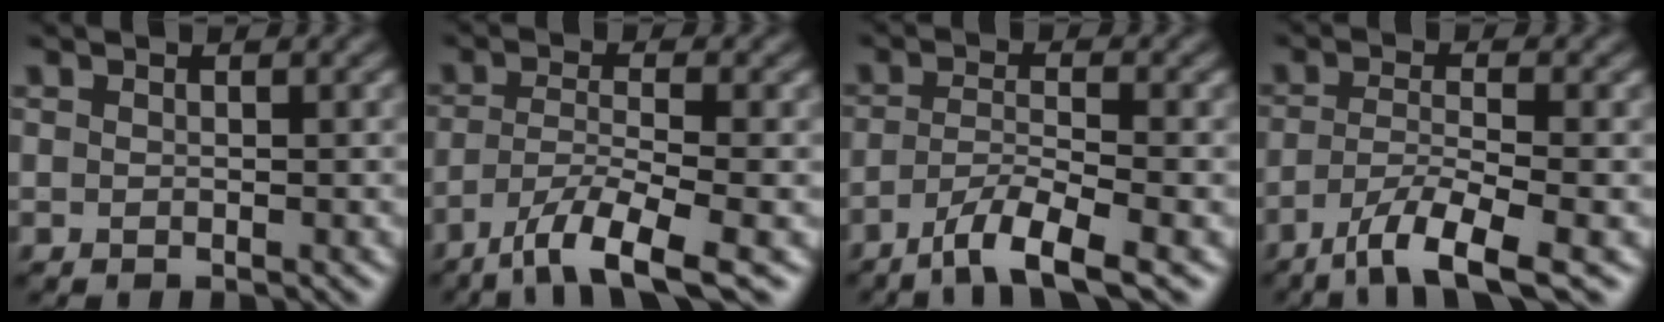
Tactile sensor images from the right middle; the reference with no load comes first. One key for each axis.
{"total": 6.4, "fx": -4.2, "fy": 1.1, "fz": 4.7, "tx": -0.082, "ty": -0.006, "tz": -0.081}
{"total": 5.2, "fx": -3.4, "fy": 0.9, "fz": 3.8, "tx": -0.065, "ty": -0.004, "tz": -0.069}
{"total": 5.8, "fx": -3.7, "fy": 1.0, "fz": 4.4, "tx": -0.075, "ty": -0.006, "tz": -0.074}